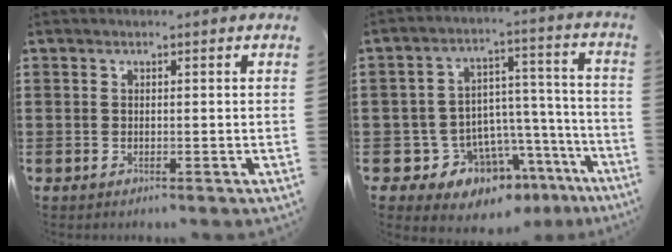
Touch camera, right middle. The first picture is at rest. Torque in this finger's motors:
{"motor_torque": [1.19, -0.95, 0.37, 0.09]}